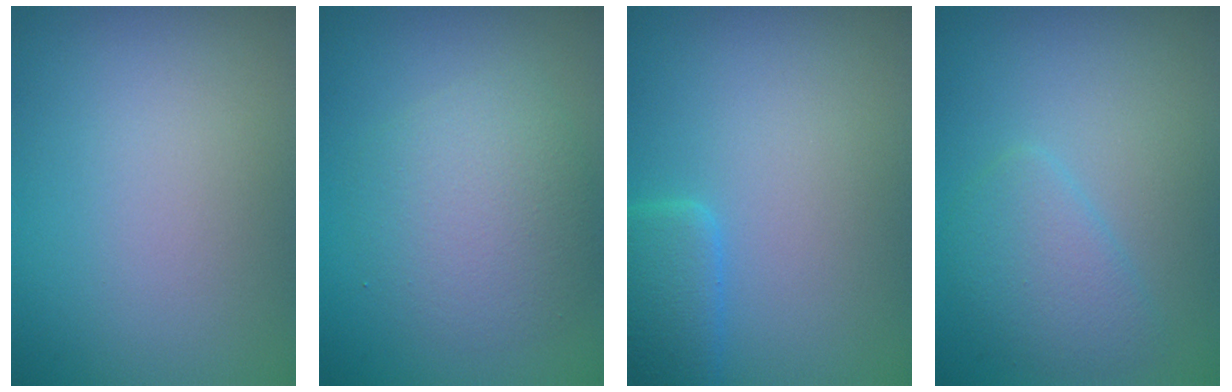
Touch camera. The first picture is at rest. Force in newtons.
{"total": 3.6, "press": 3.6, "slide": 0.0}
{"total": 2.6, "press": 2.6, "slide": 0.2}
{"total": 2.7, "press": 2.7, "slide": 0.1}